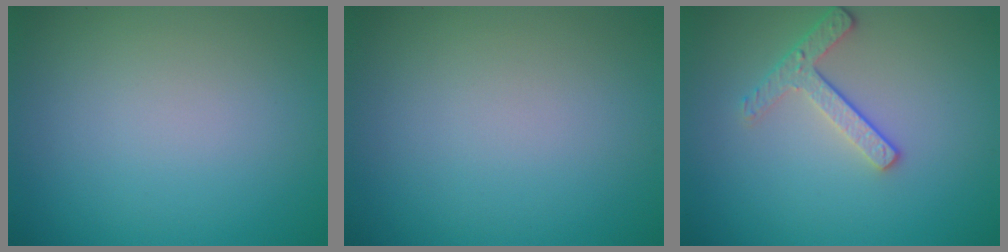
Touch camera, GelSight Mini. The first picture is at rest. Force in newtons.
{"total": 0.0}
{"total": 2.6, "press": 2.2, "slide": 1.3}